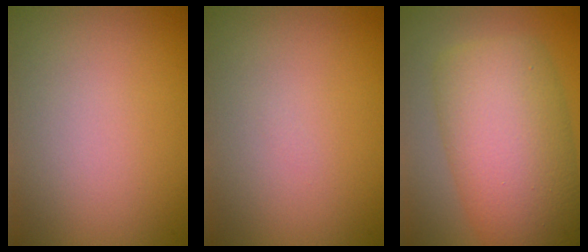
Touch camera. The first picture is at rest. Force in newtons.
{"total": 0.0}
{"total": 10.3, "press": 10.3, "slide": 0.4}